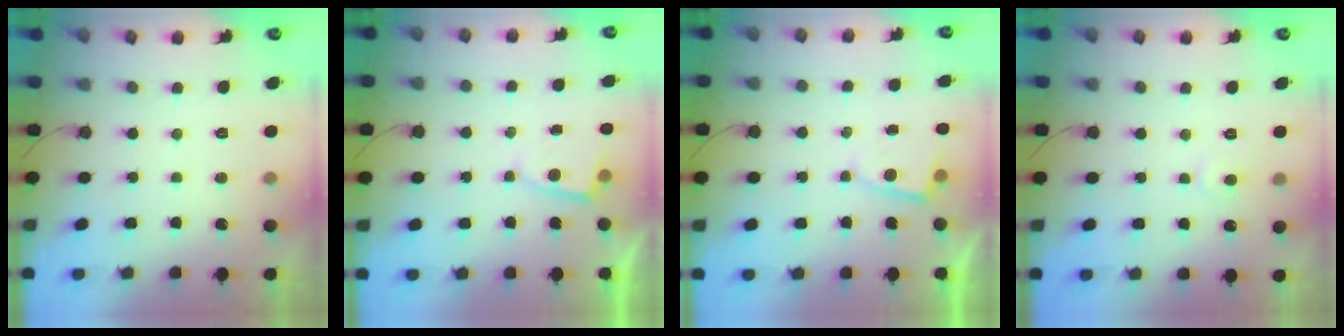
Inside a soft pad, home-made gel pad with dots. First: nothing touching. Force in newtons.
{"total": 2.0, "press": 2.0, "slide": 0.2}
{"total": 2.0, "press": 2.0, "slide": 0.2}
{"total": 5.1, "press": 5.1, "slide": 0.5}